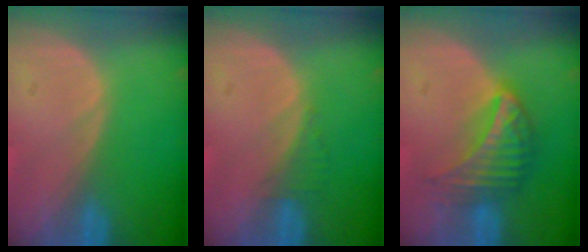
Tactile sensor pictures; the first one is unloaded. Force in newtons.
{"total": 1.3, "press": 1.2, "slide": 0.4}
{"total": 7.4, "press": 6.5, "slide": 3.6}